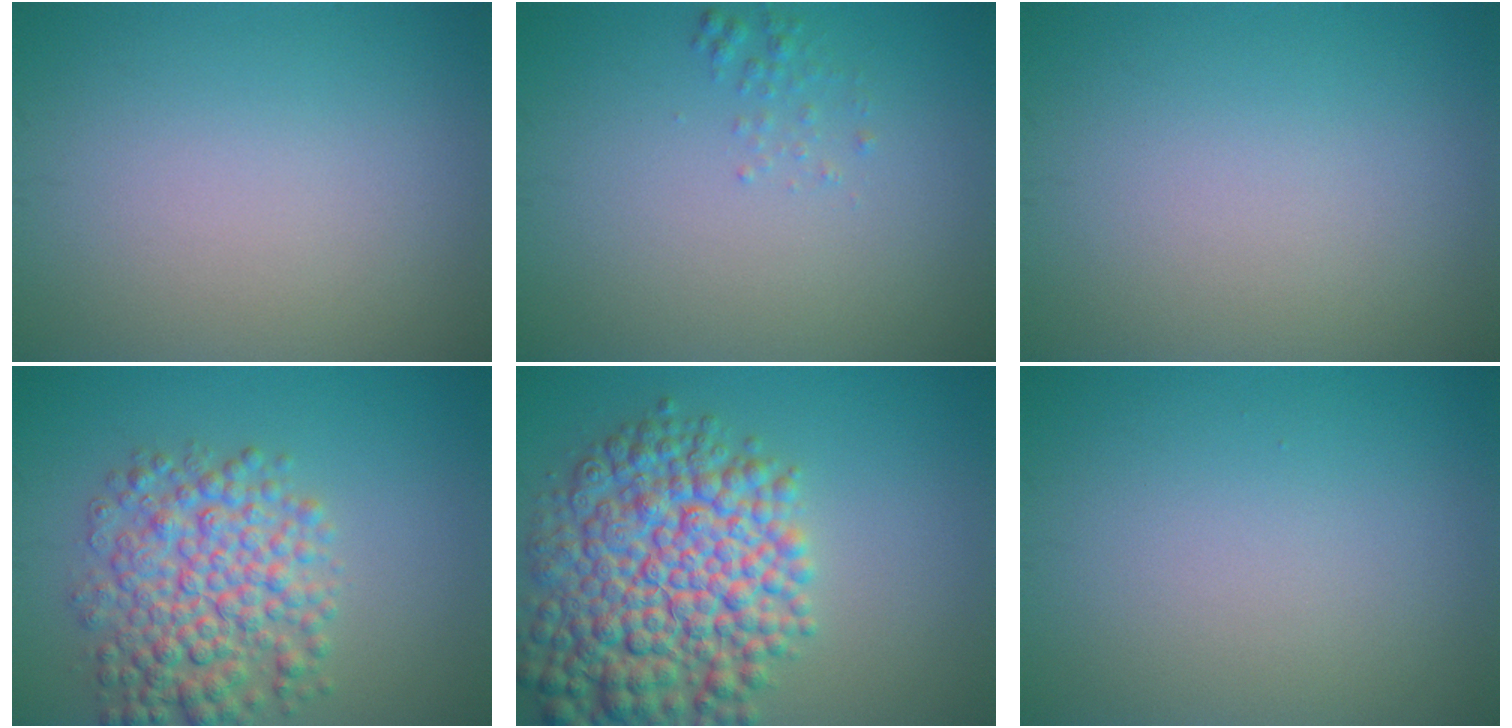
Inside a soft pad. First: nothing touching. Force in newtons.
{"total": 1.0, "press": 1.0, "slide": 0.0}
{"total": 0.0}
{"total": 6.5, "press": 6.5, "slide": 0.1}
{"total": 10.8, "press": 10.8, "slide": 0.3}
{"total": 0.0}